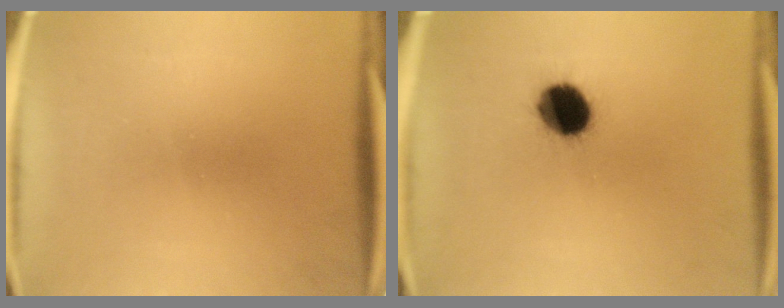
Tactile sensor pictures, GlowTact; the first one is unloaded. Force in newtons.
{"total": 10.8}